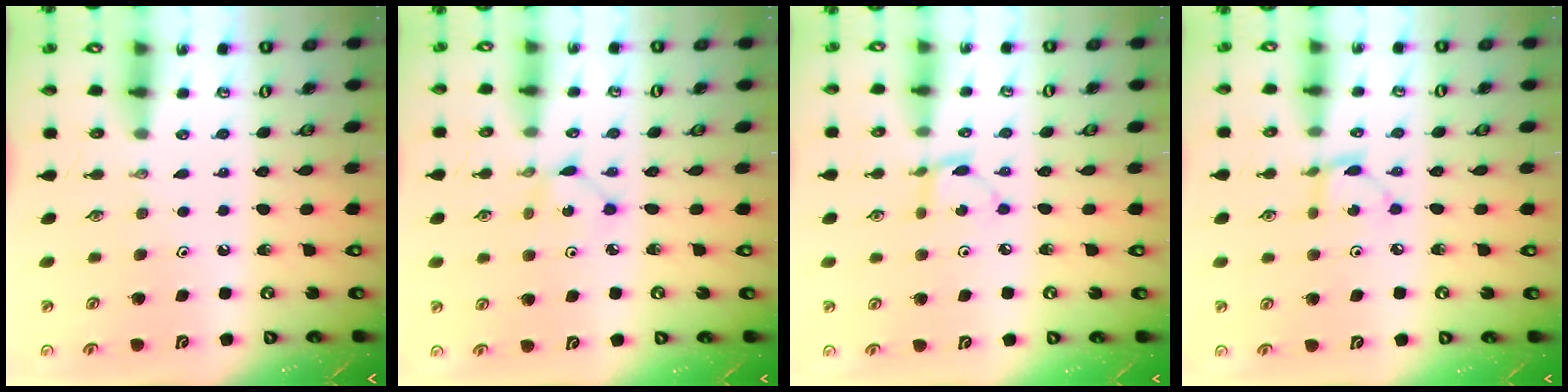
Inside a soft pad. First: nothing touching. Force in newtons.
{"total": 1.3, "press": 1.3, "slide": 0.2}
{"total": 2.8, "press": 2.8, "slide": 0.1}
{"total": 2.8, "press": 2.8, "slide": 0.1}